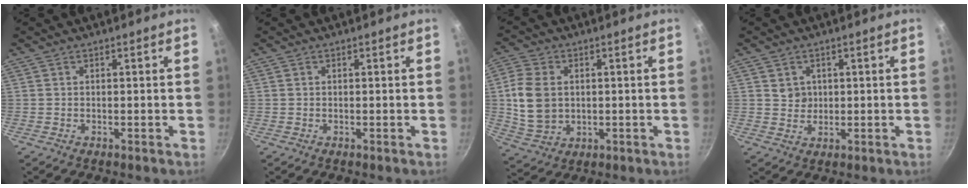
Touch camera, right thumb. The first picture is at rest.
{"total": 0.0}
{"total": 10.4, "force": [0.8, 7.9, 6.7], "torque": [-0.118, -0.006, 0.021]}
{"total": 3.0, "force": [0.7, 2.8, 0.8], "torque": [0.005, -0.002, 0.014]}